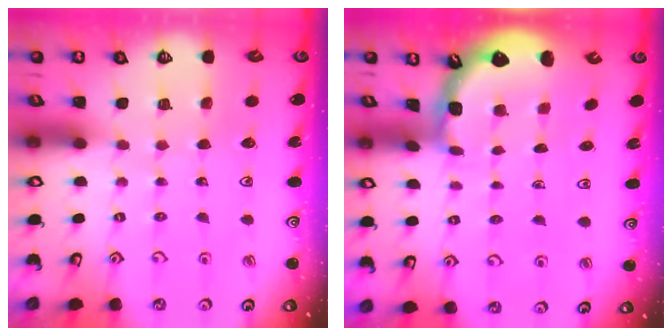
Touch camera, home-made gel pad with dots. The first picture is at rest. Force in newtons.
{"total": 1.7, "press": 1.7, "slide": 0.2}